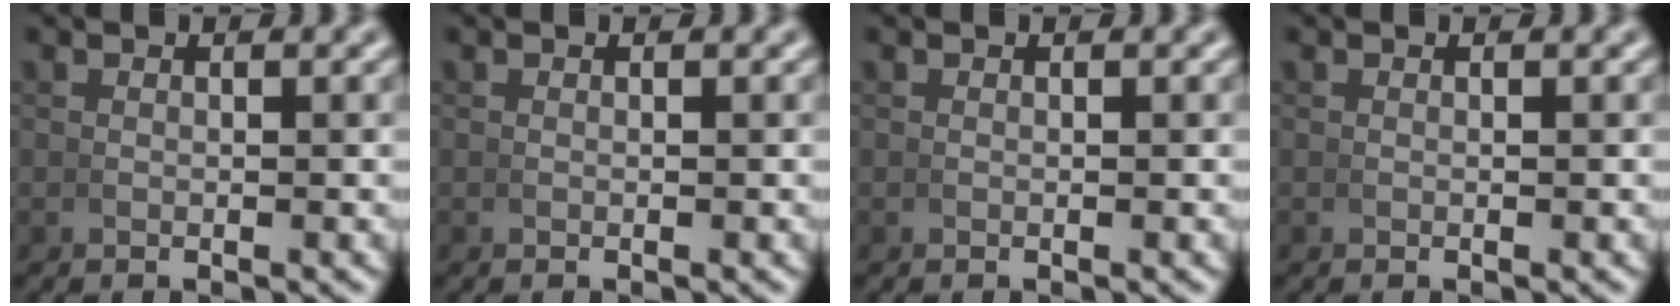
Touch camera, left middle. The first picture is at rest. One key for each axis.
{"total": 0.0}
{"total": 0.0}
{"total": 0.0}